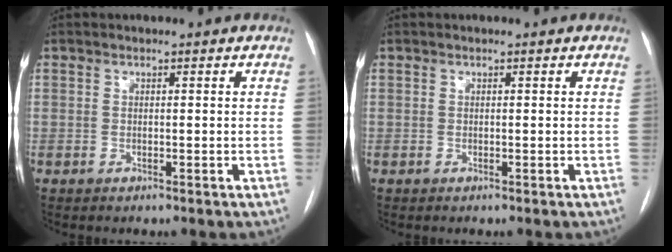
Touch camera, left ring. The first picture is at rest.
{"total": 0.0}